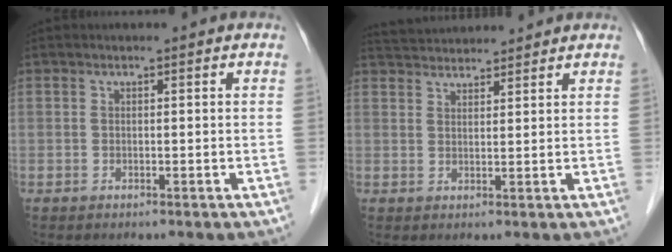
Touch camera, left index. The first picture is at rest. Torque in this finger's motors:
{"motor_torque": [-0.16, -0.36, 0.06, 0.02]}